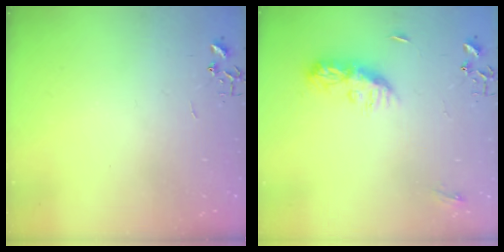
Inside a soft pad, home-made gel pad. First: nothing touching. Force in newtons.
{"total": 8.7, "press": 8.7, "slide": 0.4}